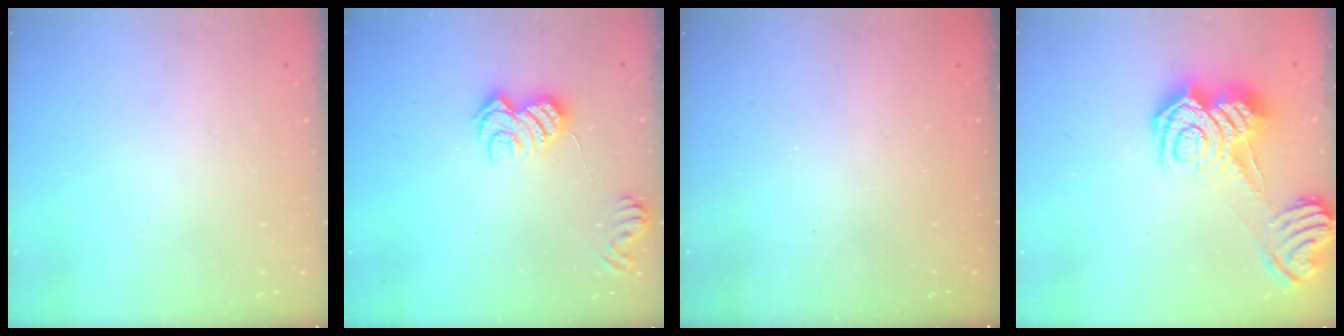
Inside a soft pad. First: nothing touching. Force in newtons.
{"total": 9.6, "press": 9.6, "slide": 0.4}
{"total": 2.4, "press": 2.3, "slide": 0.7}
{"total": 15.2, "press": 15.1, "slide": 0.9}